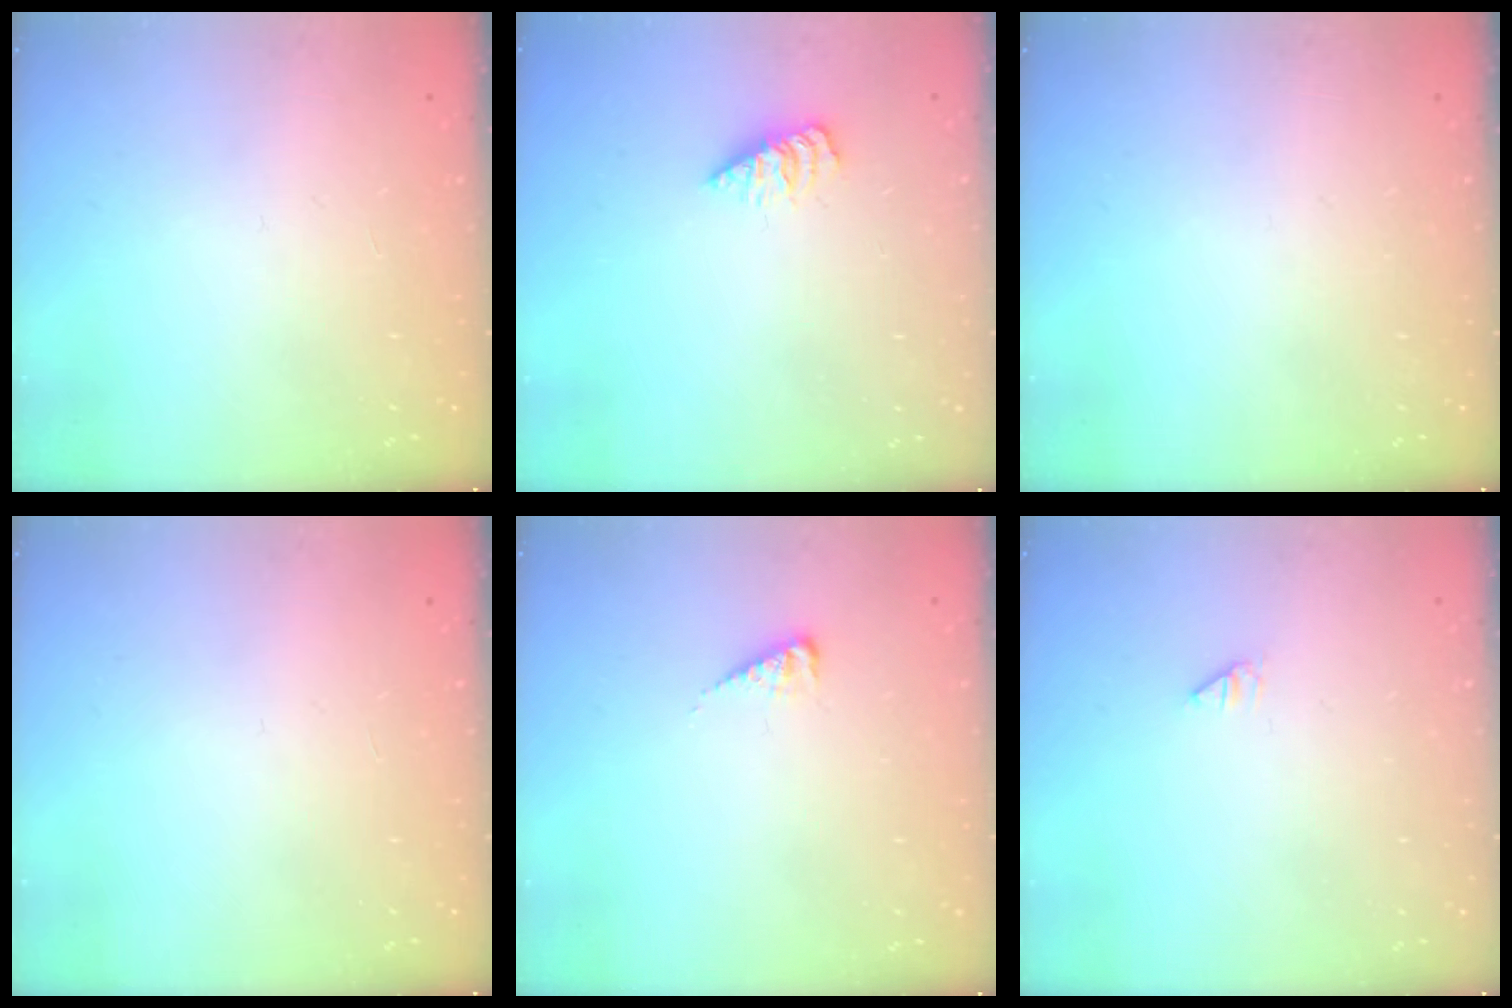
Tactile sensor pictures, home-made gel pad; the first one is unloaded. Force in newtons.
{"total": 2.3, "press": 2.2, "slide": 0.4}
{"total": 0.0}
{"total": 0.0}
{"total": 3.8, "press": 3.7, "slide": 0.5}
{"total": 0.0}